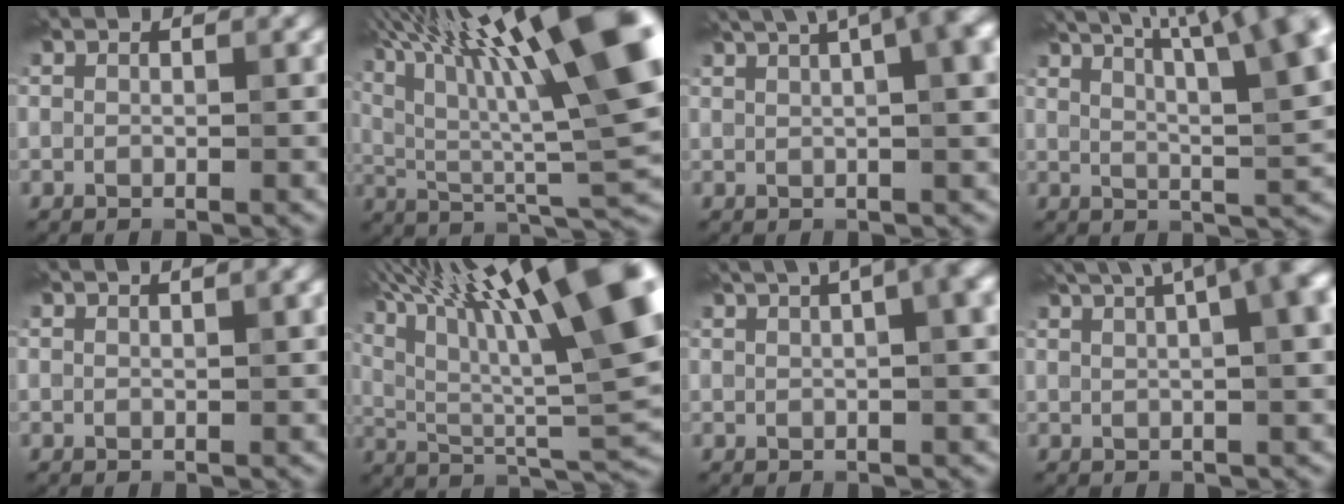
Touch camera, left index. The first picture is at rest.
{"total": 18.2, "force": [7.6, 5.0, 15.8], "torque": [-0.259, 0.037, 0.126]}
{"total": 13.5, "force": [6.8, 5.6, 10.3], "torque": [-0.109, 0.071, 0.070]}
{"total": 12.9, "force": [7.0, 3.6, 10.2], "torque": [-0.118, 0.031, 0.084]}
{"total": 1.6, "force": [0.9, 0.3, 1.3], "torque": [-0.012, 0.001, 0.011]}
{"total": 19.9, "force": [9.1, 6.0, 16.7], "torque": [-0.260, 0.059, 0.144]}
{"total": 12.3, "force": [6.1, 5.5, 9.2], "torque": [-0.087, 0.065, 0.058]}
{"total": 14.9, "force": [7.3, 6.2, 11.4], "torque": [-0.125, 0.081, 0.074]}